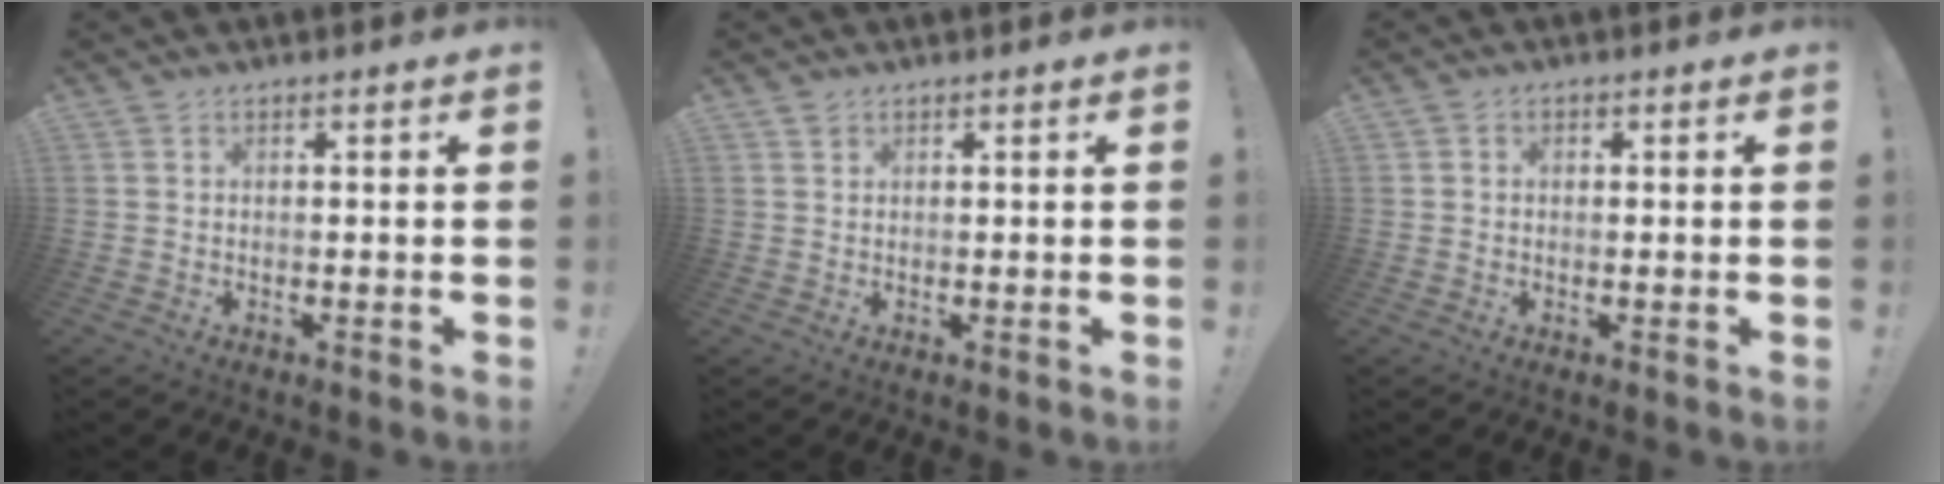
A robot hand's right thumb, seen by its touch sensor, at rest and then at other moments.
{"total": 1.1, "force": [0.8, 0.7, 0.2], "torque": [0.009, -0.005, 0.013]}
{"total": 1.2, "force": [-0.2, 1.1, 0.5], "torque": [-0.008, 0.004, -0.005]}